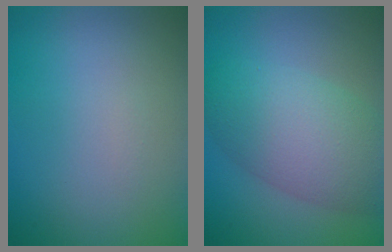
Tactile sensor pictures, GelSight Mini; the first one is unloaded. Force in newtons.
{"total": 7.9, "press": 7.9, "slide": 0.1}